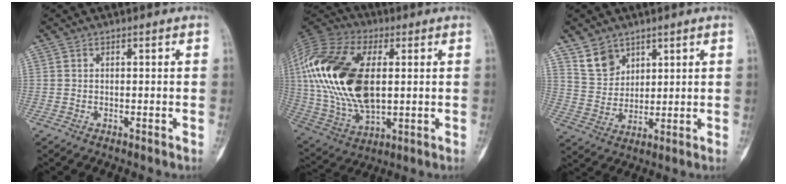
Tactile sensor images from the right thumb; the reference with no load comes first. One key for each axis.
{"total": 26.2, "fx": 2.8, "fy": 14.9, "fz": 21.4, "tx": -0.450, "ty": -0.009, "tz": 0.049}
{"total": 6.4, "fx": 4.5, "fy": 4.3, "fz": 1.7, "tx": -0.012, "ty": -0.027, "tz": 0.096}